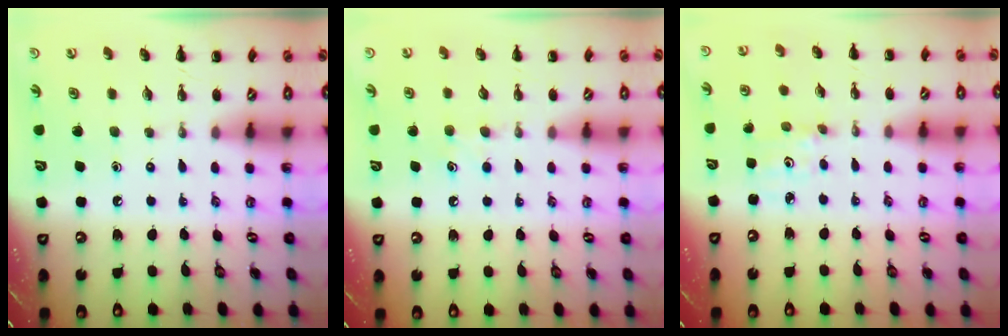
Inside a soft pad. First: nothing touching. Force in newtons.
{"total": 5.9, "press": 5.7, "slide": 1.5}
{"total": 2.4, "press": 2.3, "slide": 0.8}